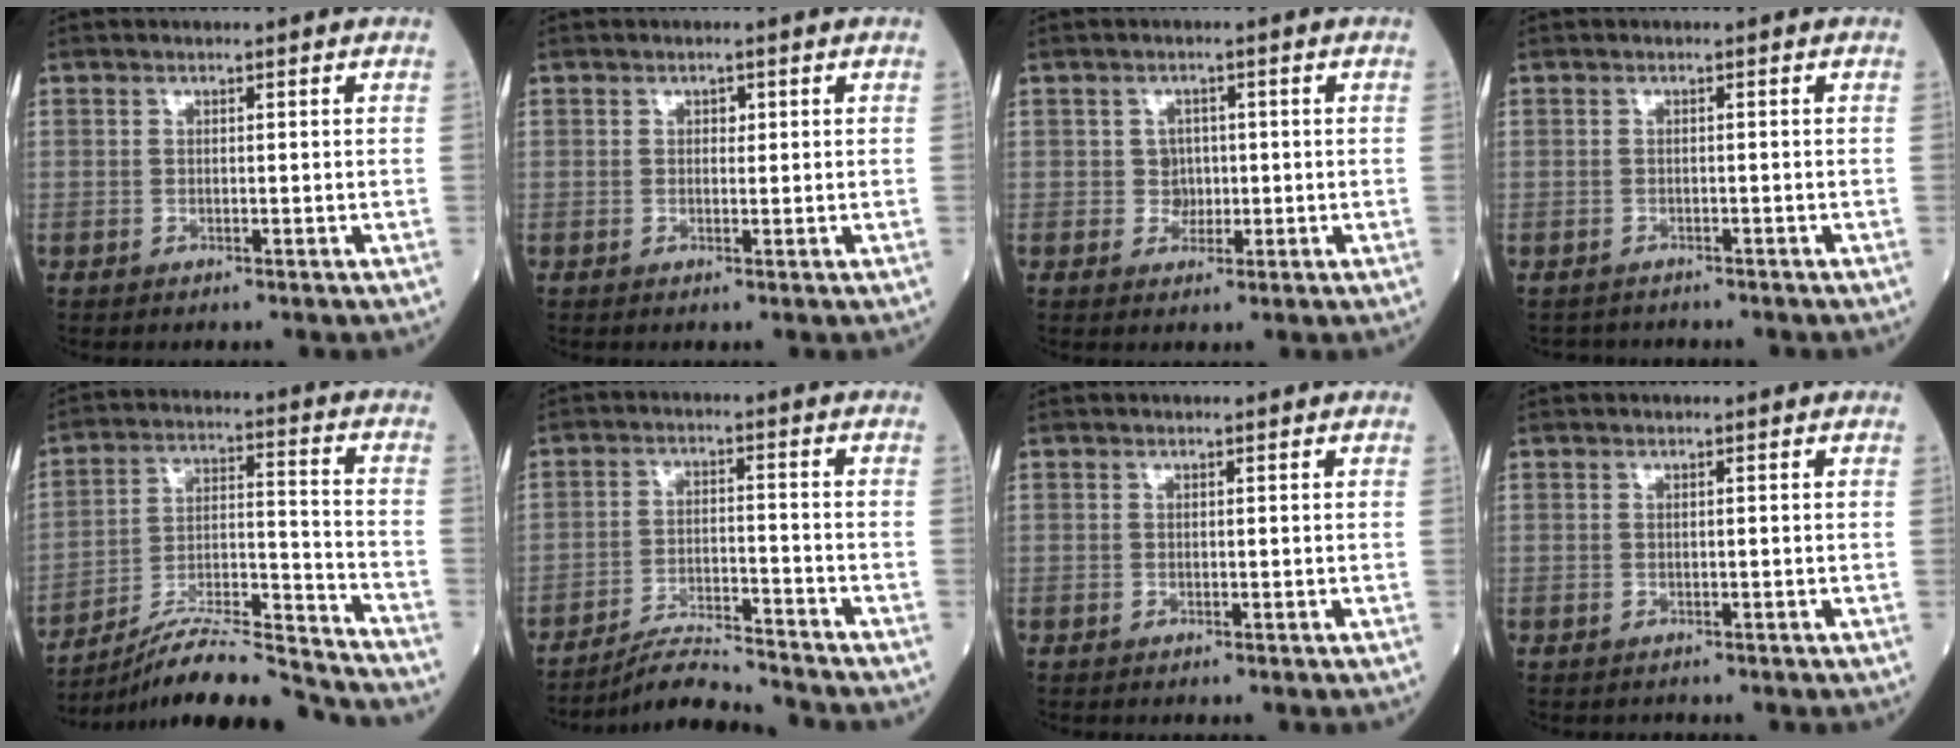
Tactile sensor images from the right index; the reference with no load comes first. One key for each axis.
{"total": 0.9, "fx": 0.3, "fy": 0.7, "fz": 0.5, "tx": -0.006, "ty": 0.001, "tz": 0.004}
{"total": 2.1, "fx": 0.2, "fy": 2.1, "fz": 0.6, "tx": -0.005, "ty": 0.005, "tz": 0.006}
{"total": 2.3, "fx": -2.1, "fy": 0.9, "fz": -0.2, "tx": -0.002, "ty": -0.003, "tz": -0.032}
{"total": 18.7, "fx": -17.6, "fy": -0.2, "fz": 6.2, "tx": -0.118, "ty": 0.006, "tz": -0.289}
{"total": 7.6, "fx": -7.5, "fy": -0.8, "fz": 1.0, "tx": -0.018, "ty": -0.006, "tz": -0.134}
{"total": 0.0}
{"total": 0.0}